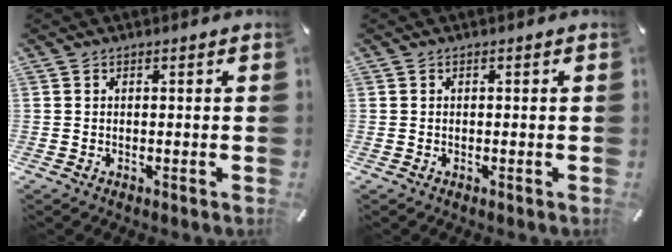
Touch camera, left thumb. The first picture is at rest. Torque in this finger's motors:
{"motor_torque": [-0.02, 0.01, -0.03, 0.02, 0.00]}